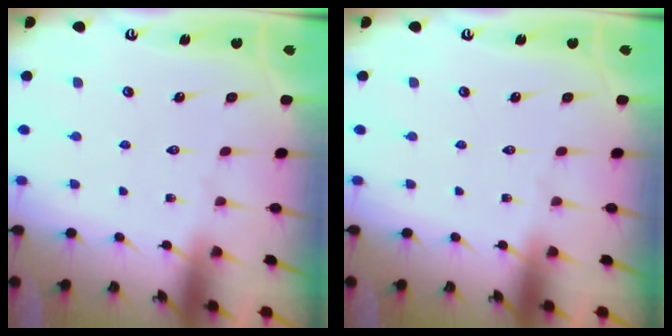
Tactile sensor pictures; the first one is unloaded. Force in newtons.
{"total": 0.0}